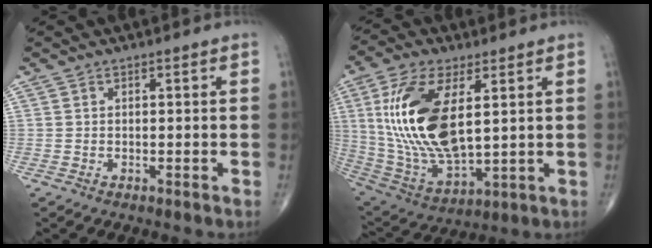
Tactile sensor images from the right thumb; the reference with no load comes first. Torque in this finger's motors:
{"motor_torque": [-0.66, 2.17, 1.94, 0.74, 0.24]}